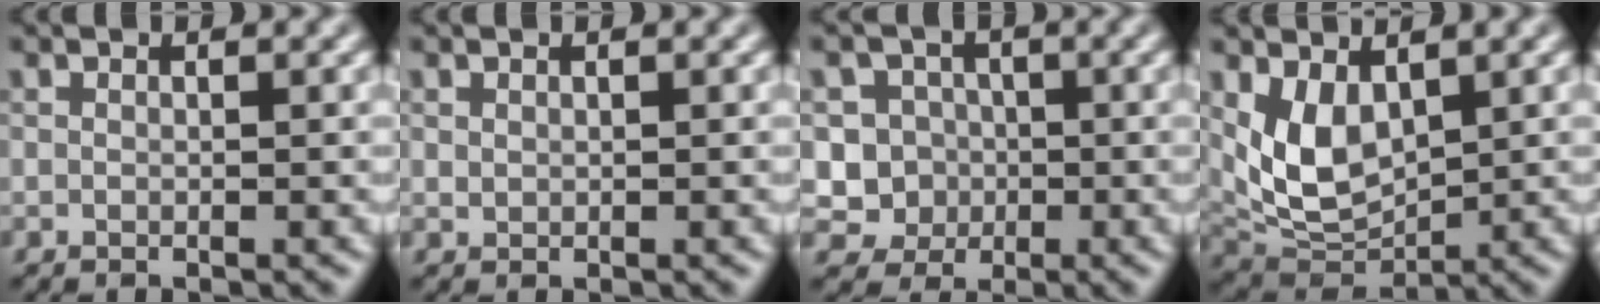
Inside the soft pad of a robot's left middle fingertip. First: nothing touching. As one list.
[{"total": 0.6, "force": [0.3, 0.4, 0.2], "torque": [-0.004, -0.001, 0.010]}, {"total": 4.9, "force": [-0.3, 4.8, 1.1], "torque": [-0.004, 0.023, -0.017]}, {"total": 5.3, "force": [1.6, 3.1, 3.9], "torque": [-0.083, -0.012, 0.042]}]